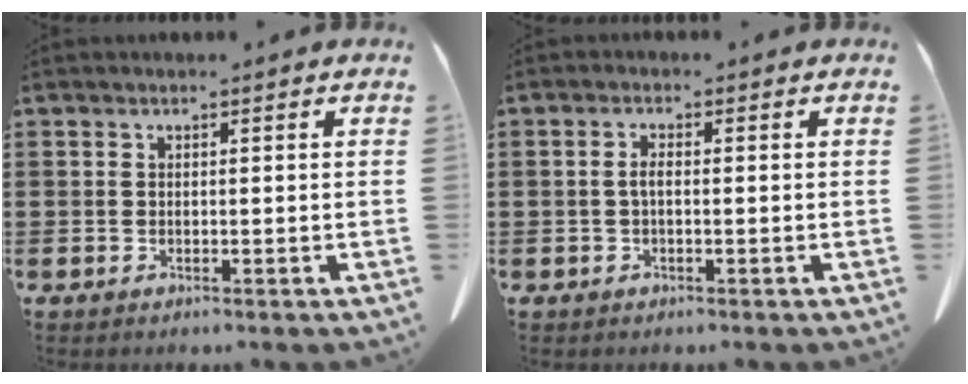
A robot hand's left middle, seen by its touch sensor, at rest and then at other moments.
{"total": 1.7, "force": [-0.2, 0.5, 1.6], "torque": [-0.038, -0.002, -0.006]}